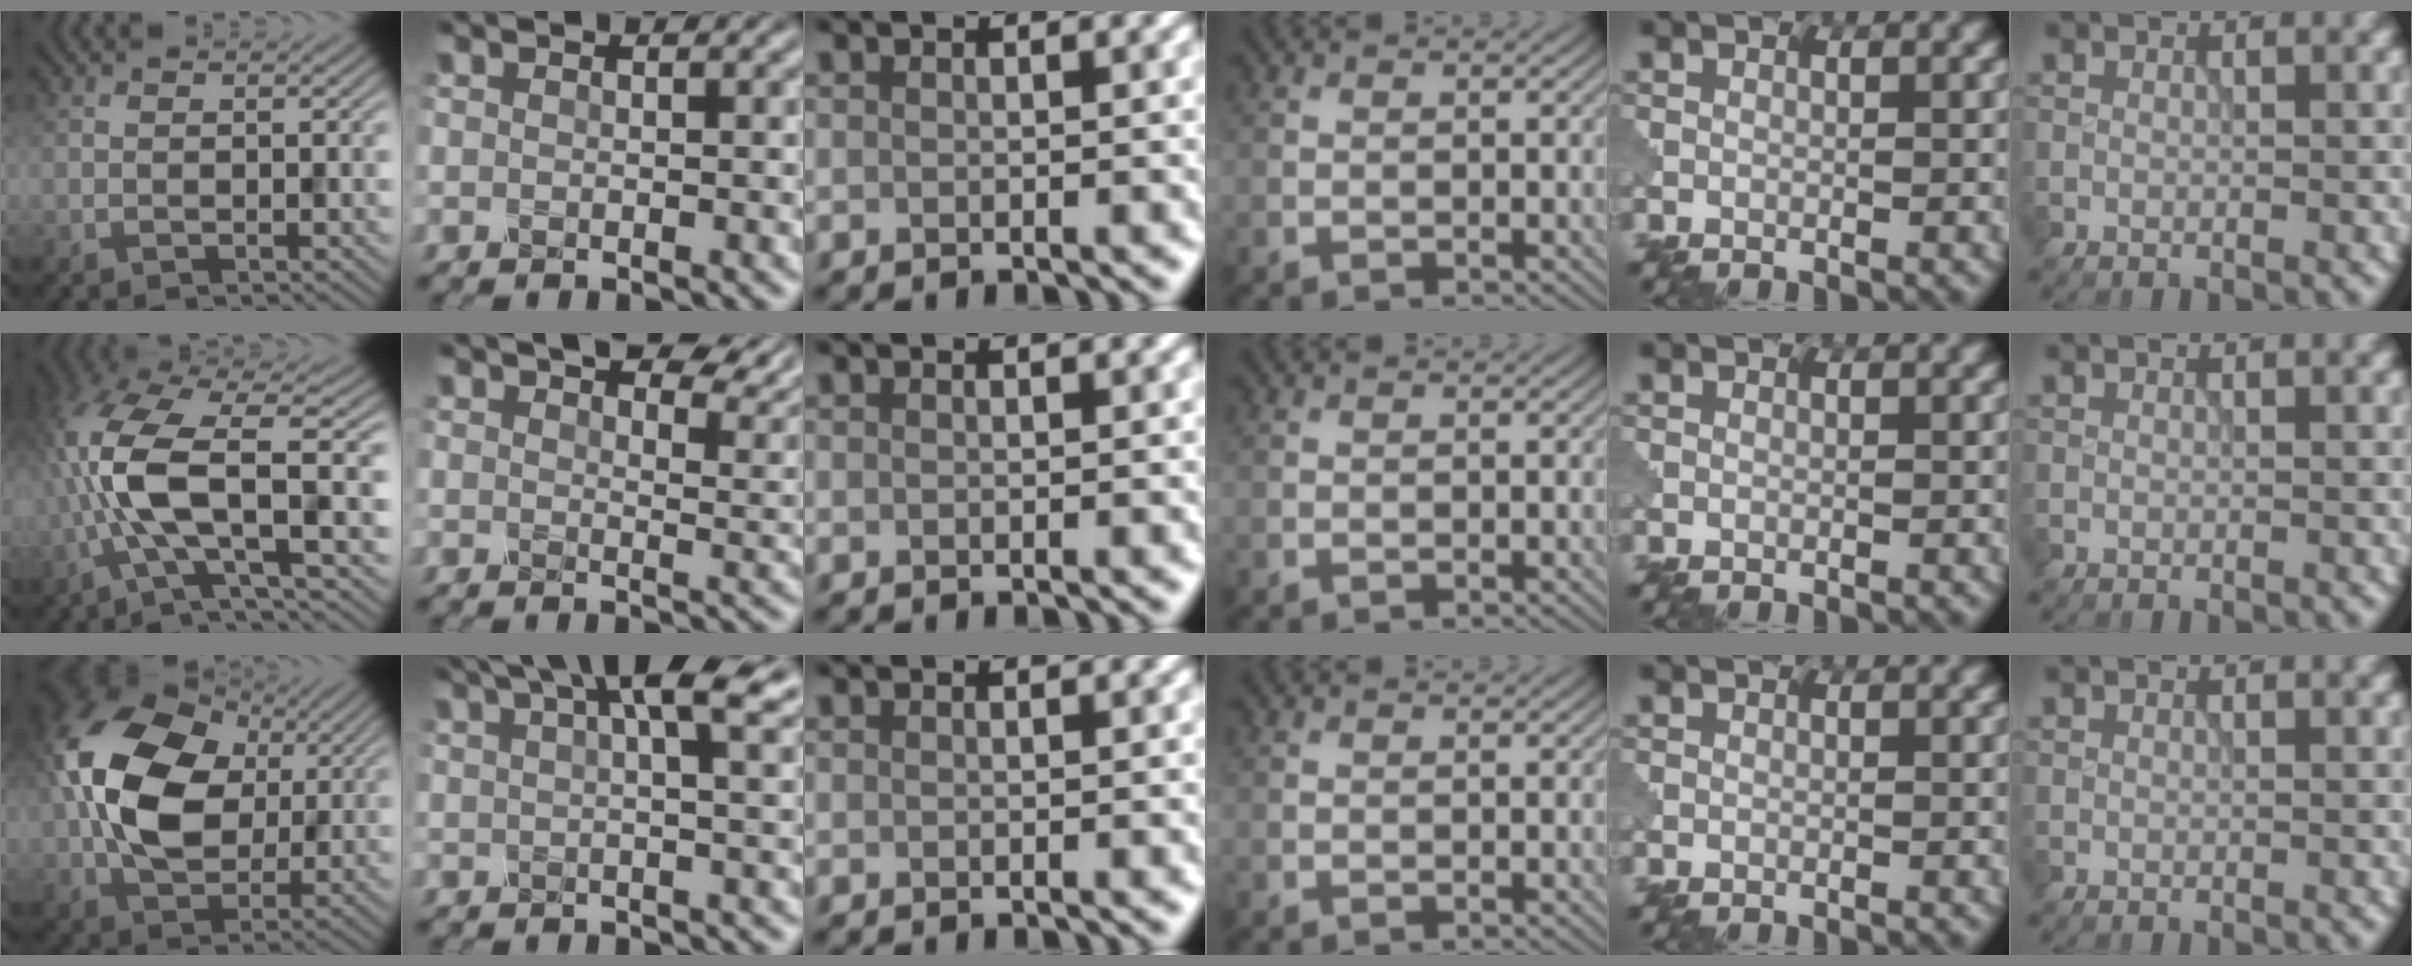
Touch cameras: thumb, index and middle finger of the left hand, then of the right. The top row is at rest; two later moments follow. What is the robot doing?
{"motion": "squeeze", "object": "foam earplug"}